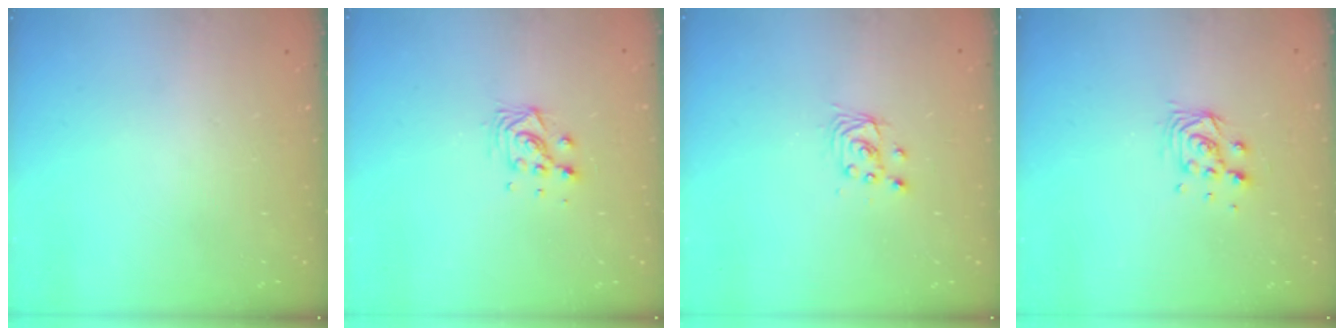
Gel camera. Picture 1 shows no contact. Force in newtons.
{"total": 7.3, "press": 7.3, "slide": 0.5}
{"total": 2.9, "press": 2.9, "slide": 0.0}
{"total": 7.0, "press": 7.0, "slide": 0.5}